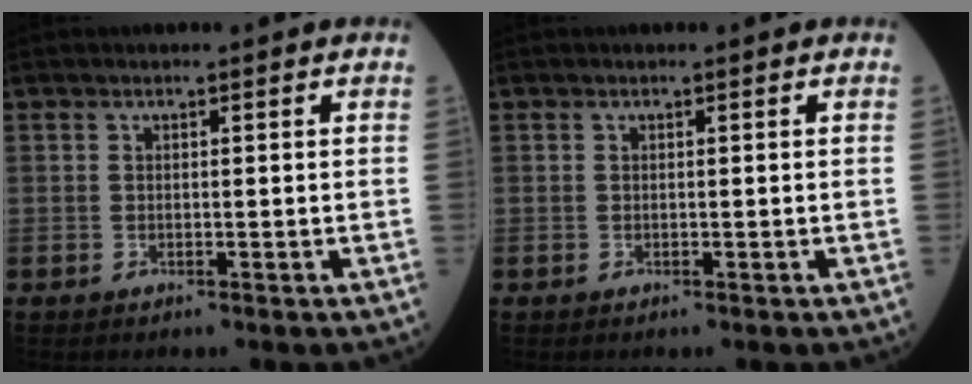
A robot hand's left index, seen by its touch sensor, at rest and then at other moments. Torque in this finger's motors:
{"motor_torque": [0.00, 0.00, 0.00, -0.01]}